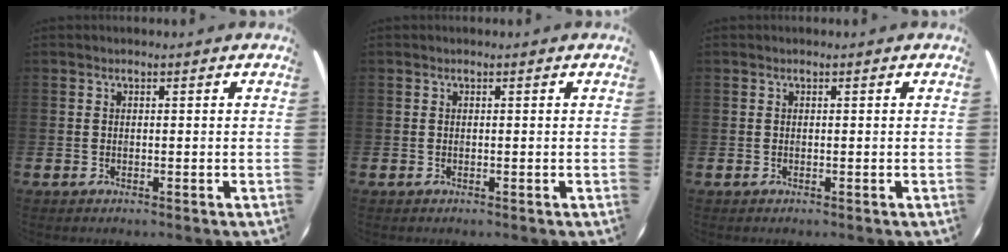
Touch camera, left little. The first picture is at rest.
{"total": 0.0}
{"total": 0.0}